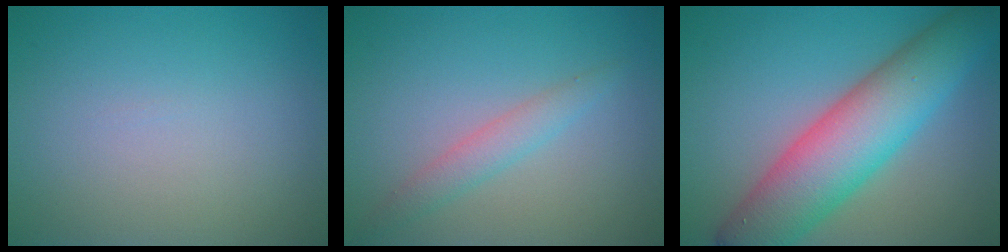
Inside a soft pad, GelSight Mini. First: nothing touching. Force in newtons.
{"total": 2.0, "press": 2.0, "slide": 0.2}
{"total": 9.8, "press": 9.8, "slide": 0.1}